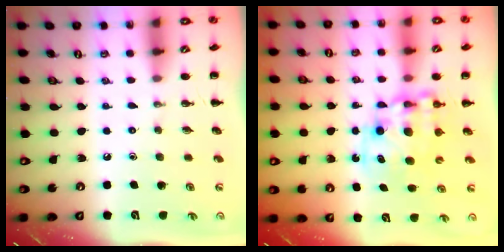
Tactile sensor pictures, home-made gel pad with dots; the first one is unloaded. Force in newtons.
{"total": 11.1, "press": 10.7, "slide": 2.8}